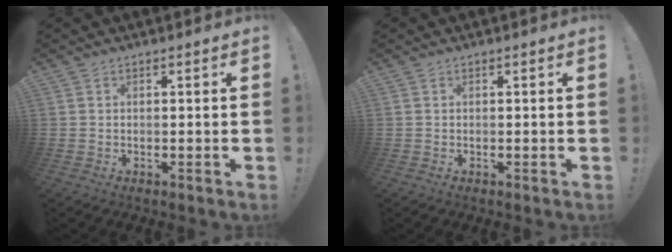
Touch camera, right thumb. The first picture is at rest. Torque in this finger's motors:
{"motor_torque": [-0.01, 0.01, 0.00, 0.00, 0.00]}